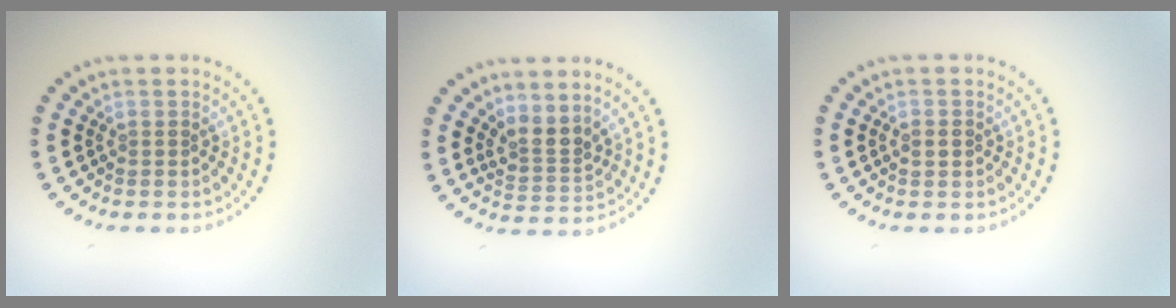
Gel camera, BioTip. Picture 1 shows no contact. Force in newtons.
{"total": 2.6, "press": 1.9, "slide": 1.7}
{"total": 1.4, "press": 1.4, "slide": 0.1}